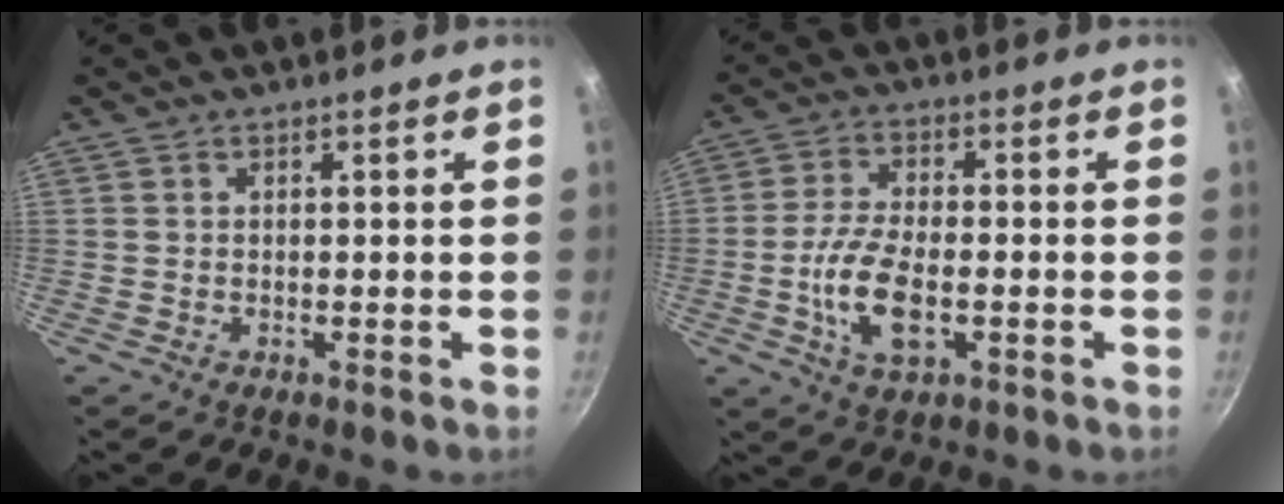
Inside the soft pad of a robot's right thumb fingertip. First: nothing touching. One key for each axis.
{"total": 10.0, "fx": -2.4, "fy": 4.8, "fz": 8.5, "tx": -0.168, "ty": 0.010, "tz": -0.051}